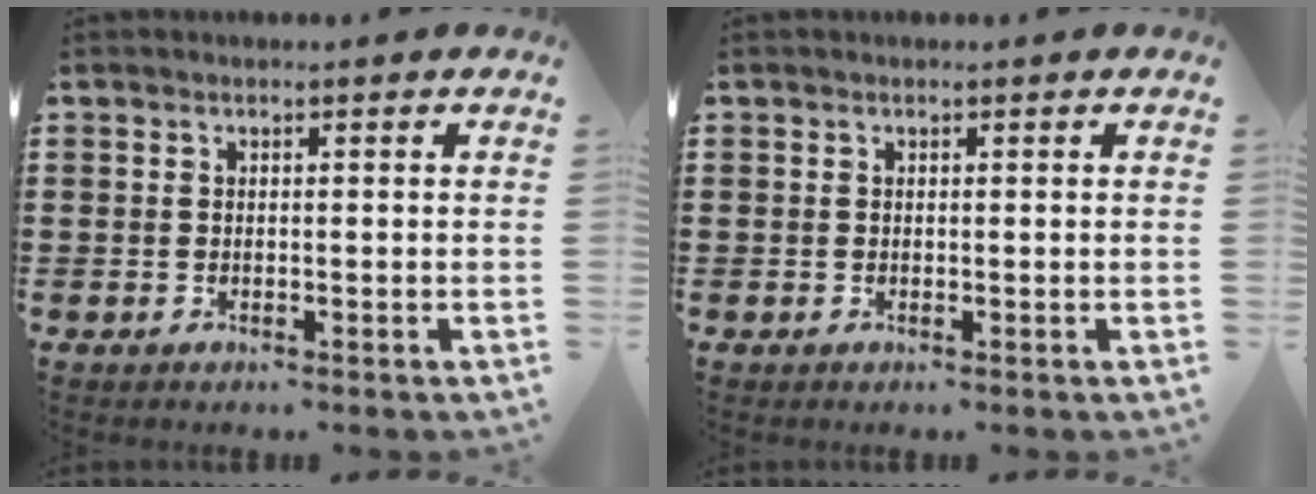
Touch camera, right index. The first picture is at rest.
{"total": 0.0}